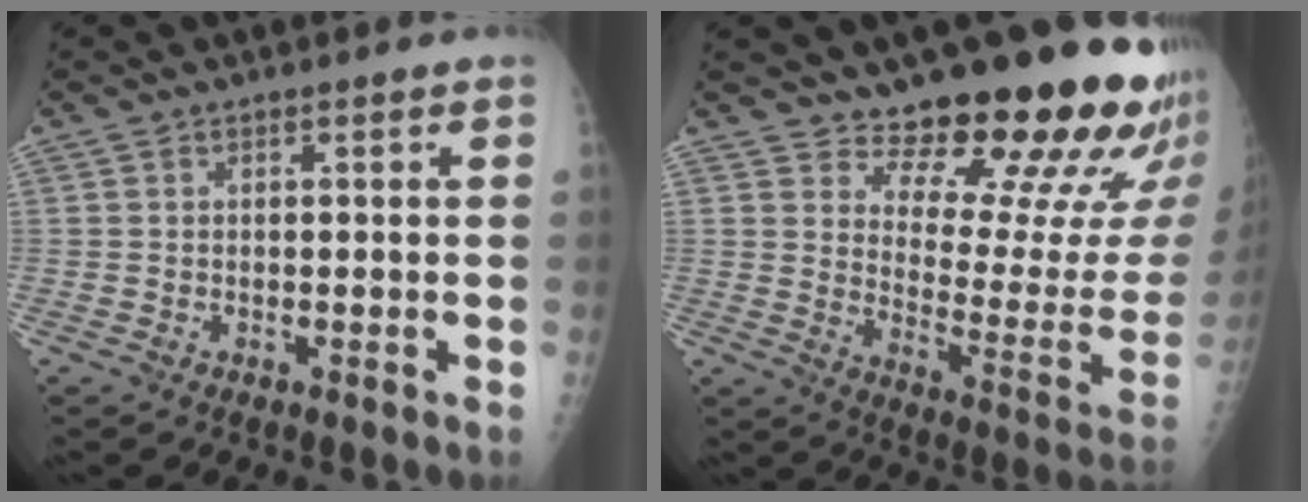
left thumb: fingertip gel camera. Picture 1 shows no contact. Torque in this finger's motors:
{"motor_torque": [0.50, 0.32, -0.13, -0.47, 0.15]}